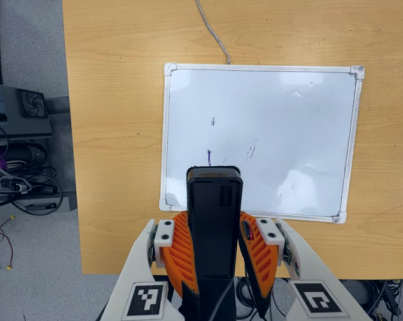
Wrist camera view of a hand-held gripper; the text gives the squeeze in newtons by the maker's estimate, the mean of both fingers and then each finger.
{"total": 6.7, "left": 5.8, "right": 7.5}